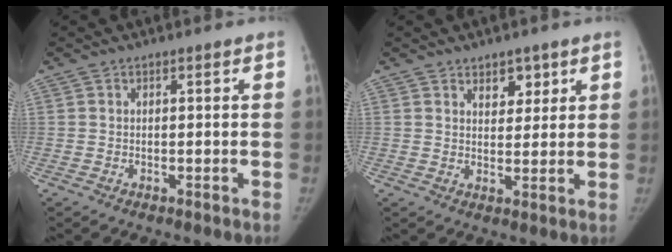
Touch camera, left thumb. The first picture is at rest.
{"total": 3.9, "force": [2.4, 2.5, 1.9], "torque": [0.004, -0.014, 0.037]}